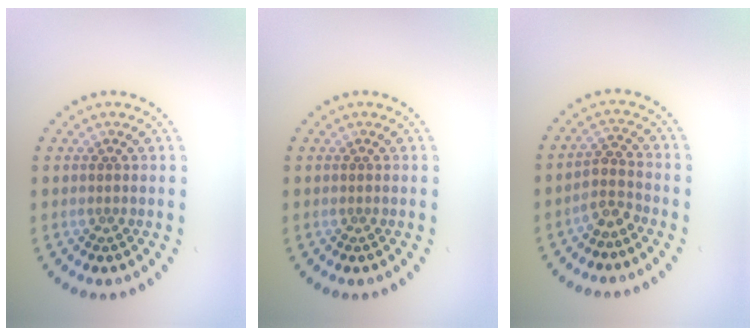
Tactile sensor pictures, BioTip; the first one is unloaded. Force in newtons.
{"total": 0.0}
{"total": 2.2, "press": 1.6, "slide": 1.5}